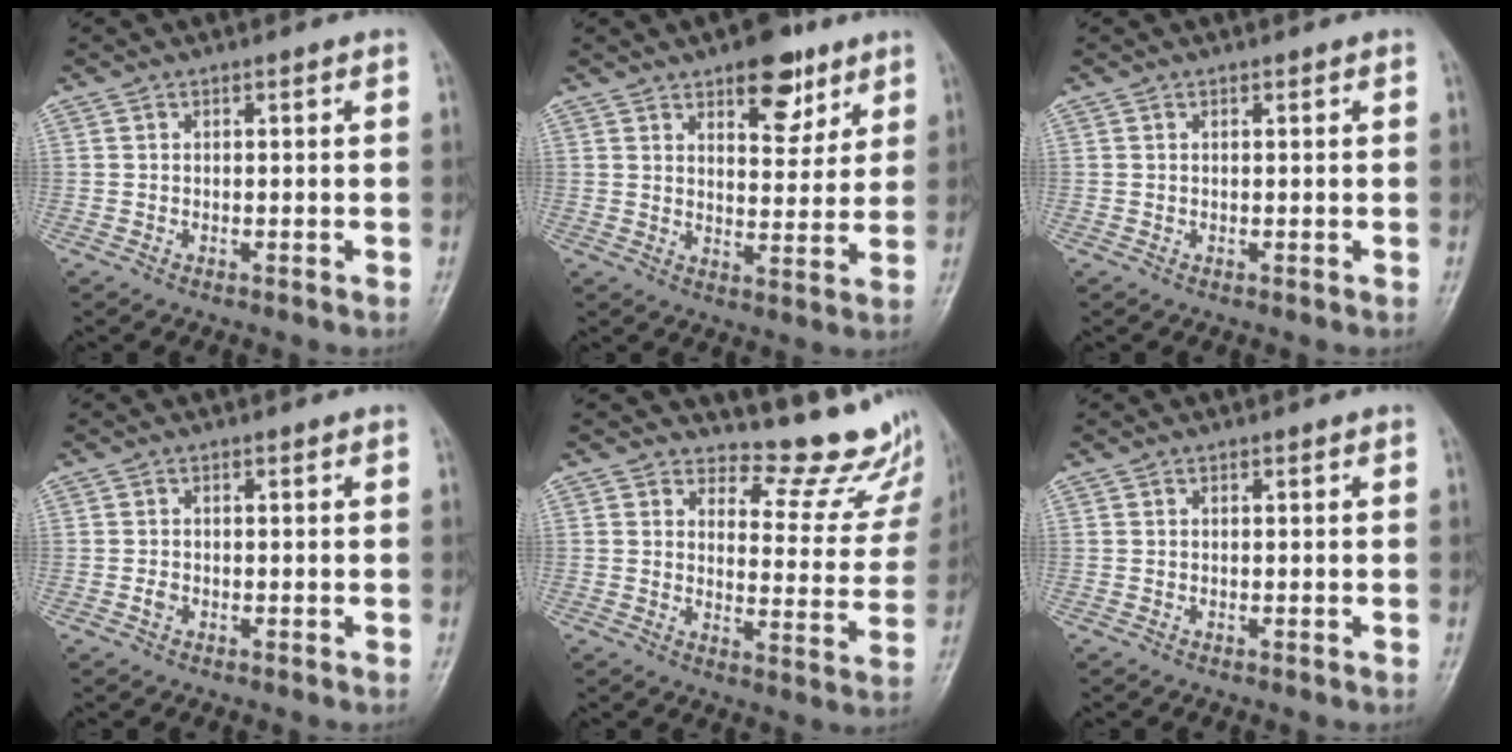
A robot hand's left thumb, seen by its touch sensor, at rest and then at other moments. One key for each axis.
{"total": 10.0, "fx": 6.1, "fy": 4.8, "fz": 6.2, "tx": -0.054, "ty": -0.032, "tz": 0.087}
{"total": 0.0}
{"total": 1.1, "fx": -0.4, "fy": 0.8, "fz": 0.6, "tx": -0.009, "ty": 0.001, "tz": -0.008}
{"total": 13.1, "fx": 12.1, "fy": 4.3, "fz": 2.6, "tx": 0.009, "ty": -0.127, "tz": 0.129}
{"total": 0.0}